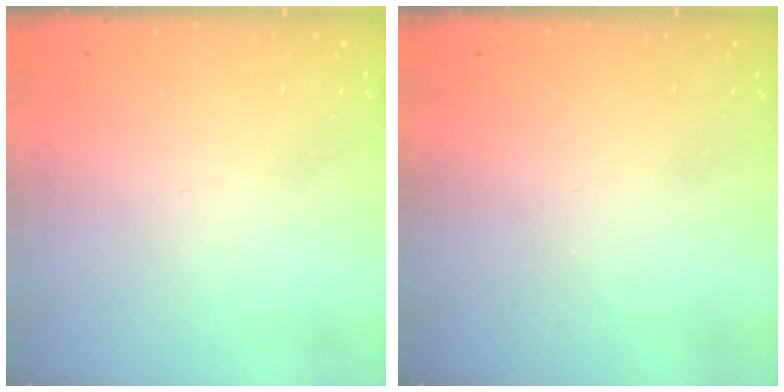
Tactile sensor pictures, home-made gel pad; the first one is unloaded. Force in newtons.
{"total": 0.0}